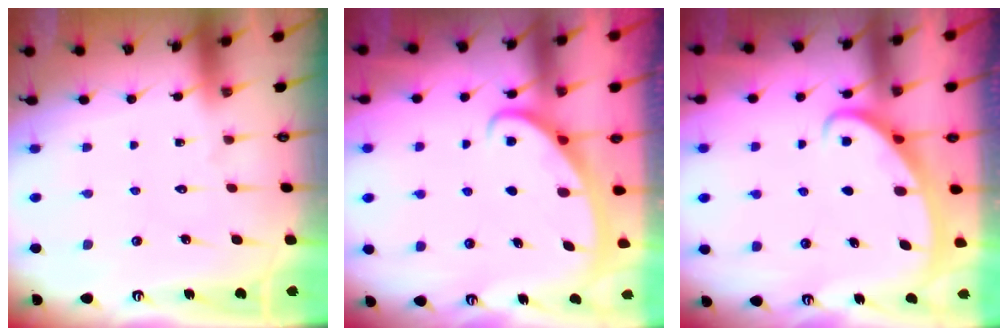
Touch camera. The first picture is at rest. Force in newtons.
{"total": 2.8, "press": 2.8, "slide": 0.4}
{"total": 2.5, "press": 2.4, "slide": 0.4}